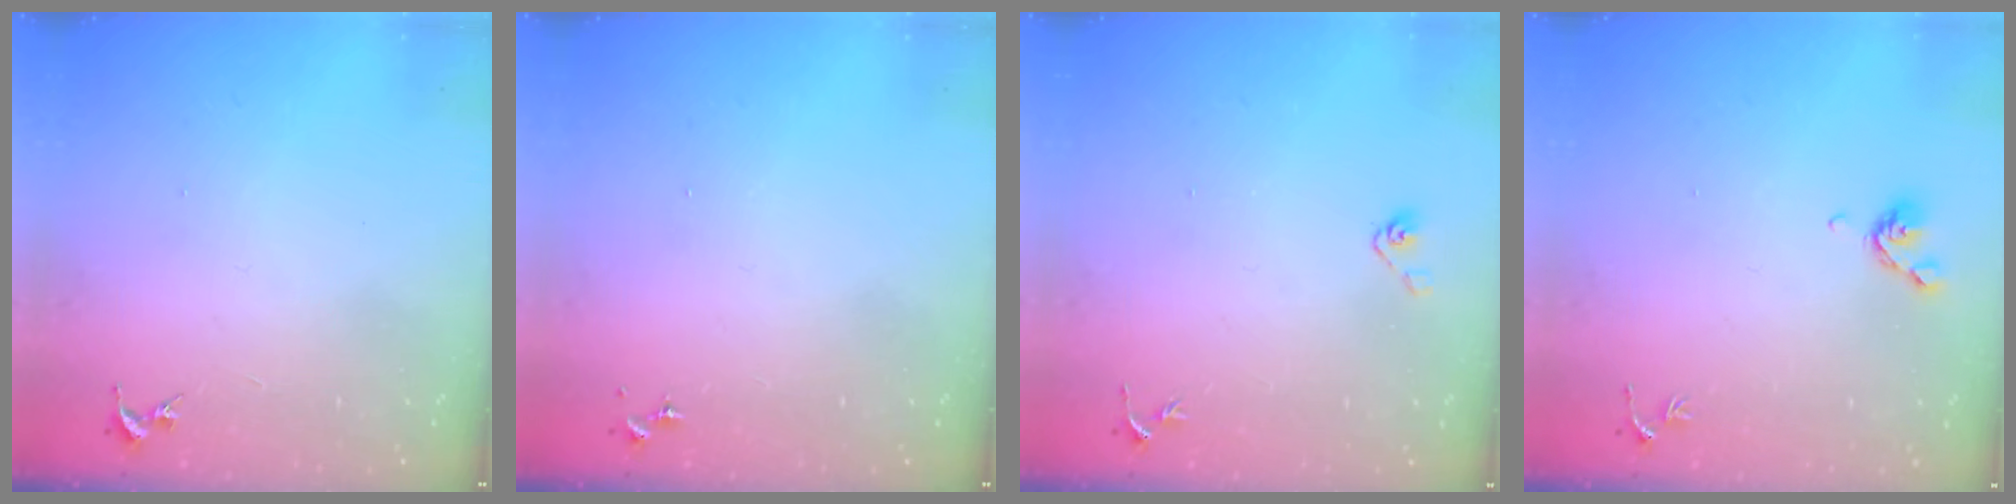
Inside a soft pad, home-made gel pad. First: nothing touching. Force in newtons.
{"total": 0.0}
{"total": 3.9, "press": 3.4, "slide": 2.0}
{"total": 6.1, "press": 6.0, "slide": 1.1}